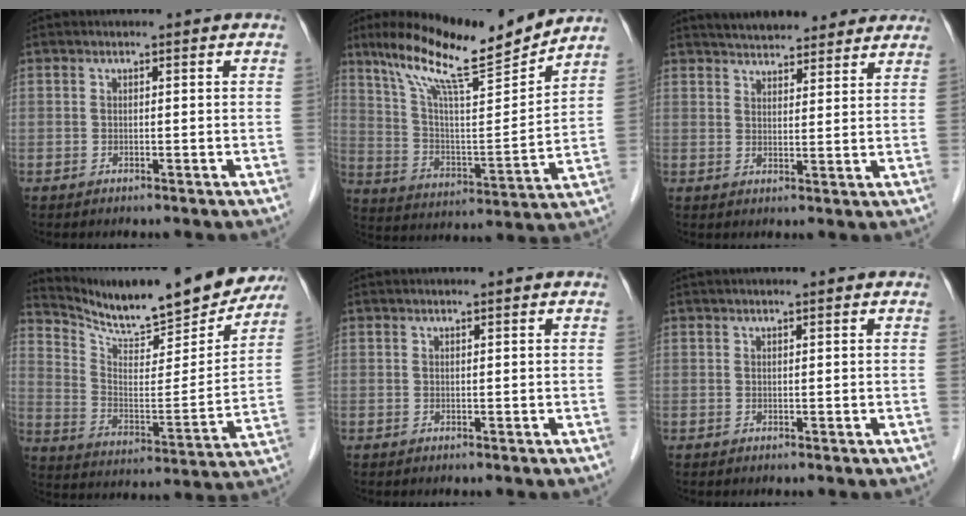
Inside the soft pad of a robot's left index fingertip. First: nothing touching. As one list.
[{"total": 16.9, "force": [14.0, 0.8, 9.6], "torque": [-0.167, -0.003, 0.236]}, {"total": 12.8, "force": [11.5, 3.3, 4.5], "torque": [-0.051, 0.029, 0.151]}, {"total": 21.4, "force": [19.5, 3.9, 7.8], "torque": [-0.134, -0.035, 0.287]}, {"total": 1.9, "force": [1.6, 0.1, 0.9], "torque": [-0.010, 0.025, 0.025]}, {"total": 3.6, "force": [3.1, 0.2, 1.9], "torque": [-0.023, 0.035, 0.043]}]